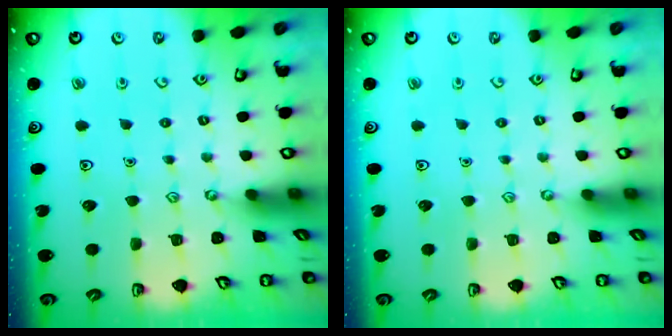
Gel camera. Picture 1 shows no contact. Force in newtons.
{"total": 0.0}